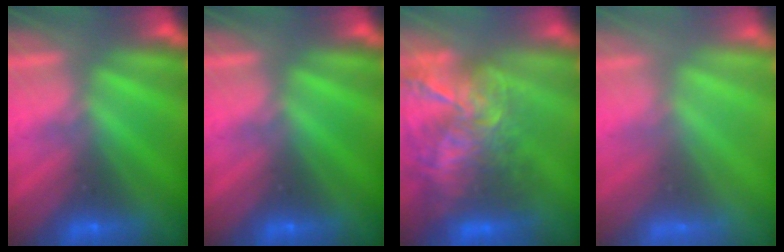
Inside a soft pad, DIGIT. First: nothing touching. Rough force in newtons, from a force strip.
{"total": 0.0}
{"total": 9.5}
{"total": 3.1}